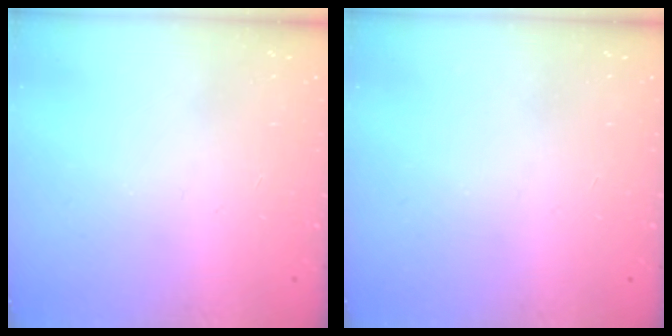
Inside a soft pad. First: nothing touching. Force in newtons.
{"total": 0.0}